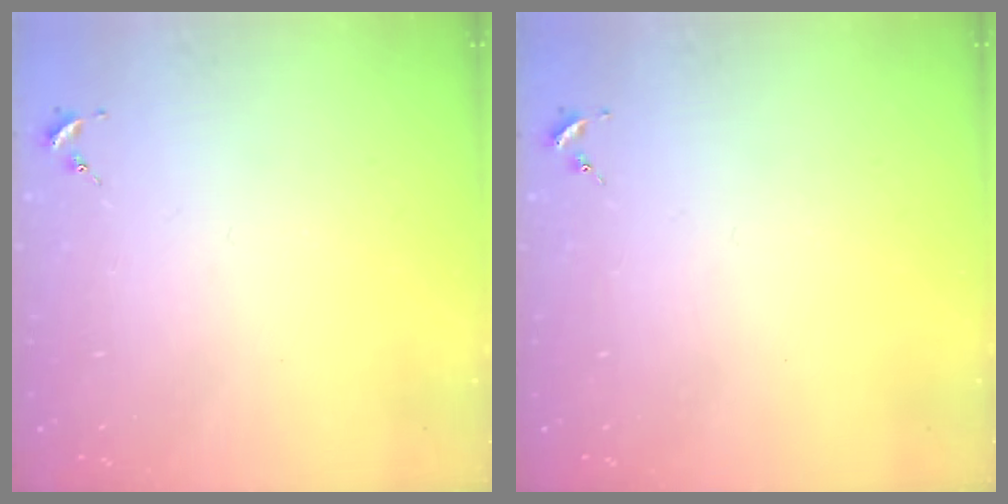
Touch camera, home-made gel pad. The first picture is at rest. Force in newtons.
{"total": 0.0}